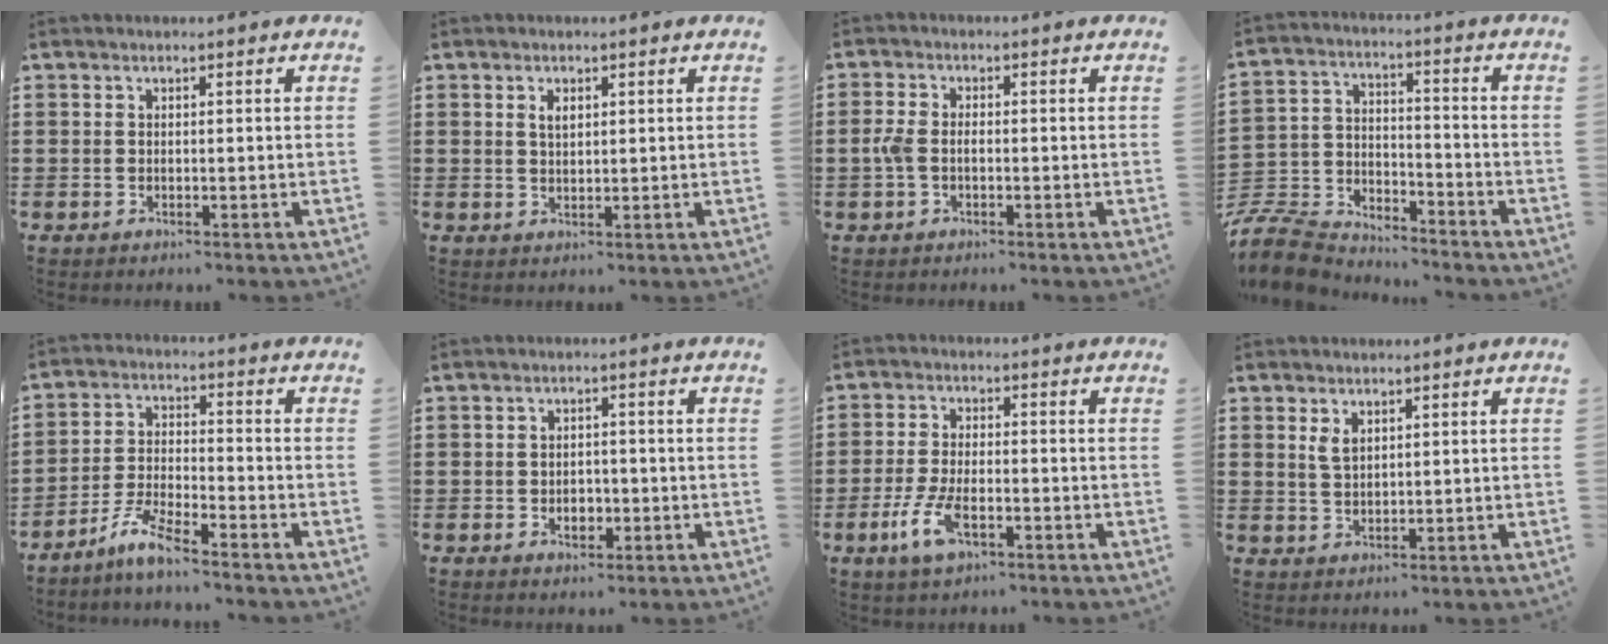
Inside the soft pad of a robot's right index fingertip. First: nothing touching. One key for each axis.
{"total": 1.8, "fx": 0.7, "fy": 0.9, "fz": 1.4, "tx": -0.030, "ty": 0.005, "tz": 0.011}
{"total": 2.5, "fx": -0.5, "fy": 1.5, "fz": 2.0, "tx": -0.054, "ty": -0.002, "tz": -0.015}
{"total": 8.8, "fx": -8.4, "fy": 2.1, "fz": 1.7, "tx": -0.054, "ty": 0.009, "tz": -0.171}
{"total": 5.8, "fx": -4.9, "fy": 0.2, "fz": 2.9, "tx": -0.078, "ty": -0.011, "tz": -0.099}
{"total": 2.4, "fx": -0.7, "fy": 1.8, "fz": 1.4, "tx": -0.022, "ty": 0.001, "tz": -0.017}
{"total": 6.4, "fx": -2.7, "fy": 2.7, "fz": 5.2, "tx": -0.124, "ty": -0.010, "tz": -0.055}
{"total": 2.3, "fx": 1.3, "fy": 1.2, "fz": 1.4, "tx": -0.032, "ty": 0.003, "tz": 0.024}